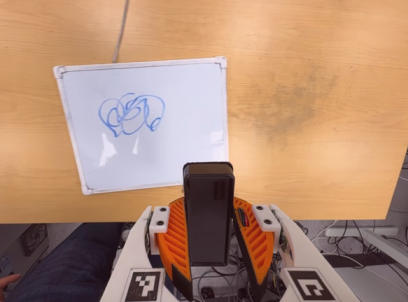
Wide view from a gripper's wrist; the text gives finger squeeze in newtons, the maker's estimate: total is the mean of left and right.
{"total": 5.9, "left": 5.2, "right": 6.7}